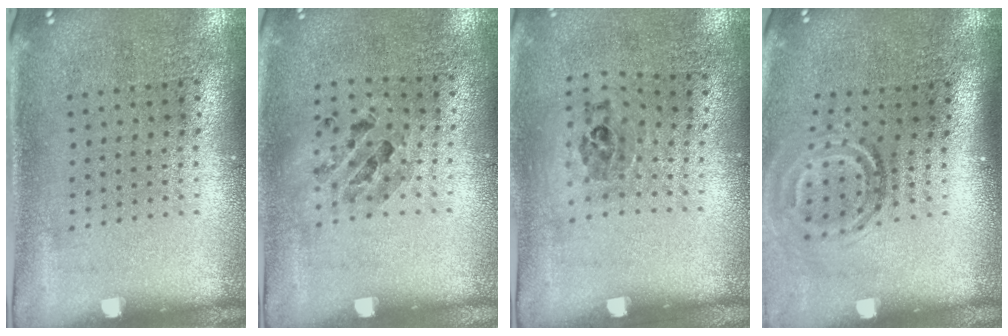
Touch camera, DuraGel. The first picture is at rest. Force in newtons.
{"total": 0.8, "press": 0.8, "slide": 0.1}
{"total": 1.1, "press": 0.7, "slide": 0.8}
{"total": 1.8, "press": 1.2, "slide": 1.4}